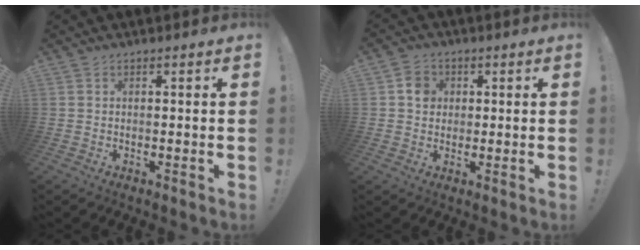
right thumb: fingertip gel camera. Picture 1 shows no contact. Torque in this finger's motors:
{"motor_torque": [0.99, -0.08, 0.42, -0.63, -0.10]}